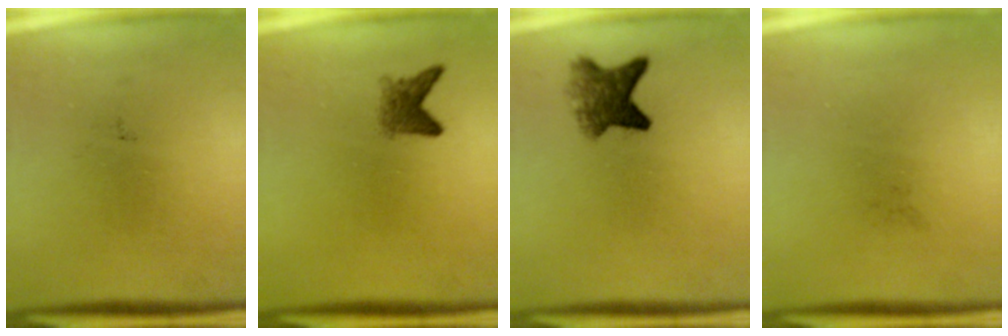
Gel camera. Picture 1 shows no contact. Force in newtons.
{"total": 2.6}
{"total": 5.7}
{"total": 0.0}